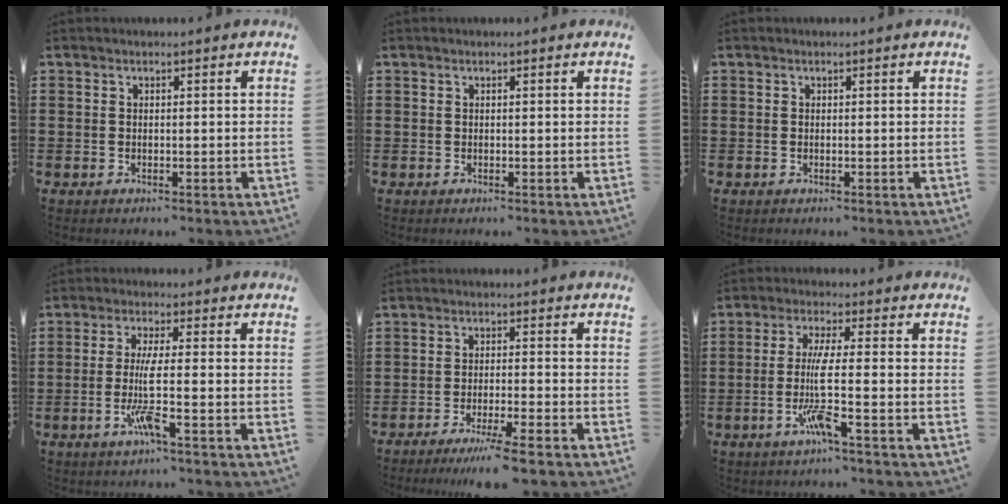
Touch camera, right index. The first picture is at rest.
{"total": 0.0}
{"total": 0.0}
{"total": 6.2, "force": [-1.7, 0.4, 6.0], "torque": [-0.131, -0.019, -0.039]}
{"total": 4.8, "force": [-3.8, -0.6, 3.0], "torque": [-0.061, -0.018, -0.071]}
{"total": 7.1, "force": [-2.0, 0.3, 6.8], "torque": [-0.145, -0.015, -0.046]}